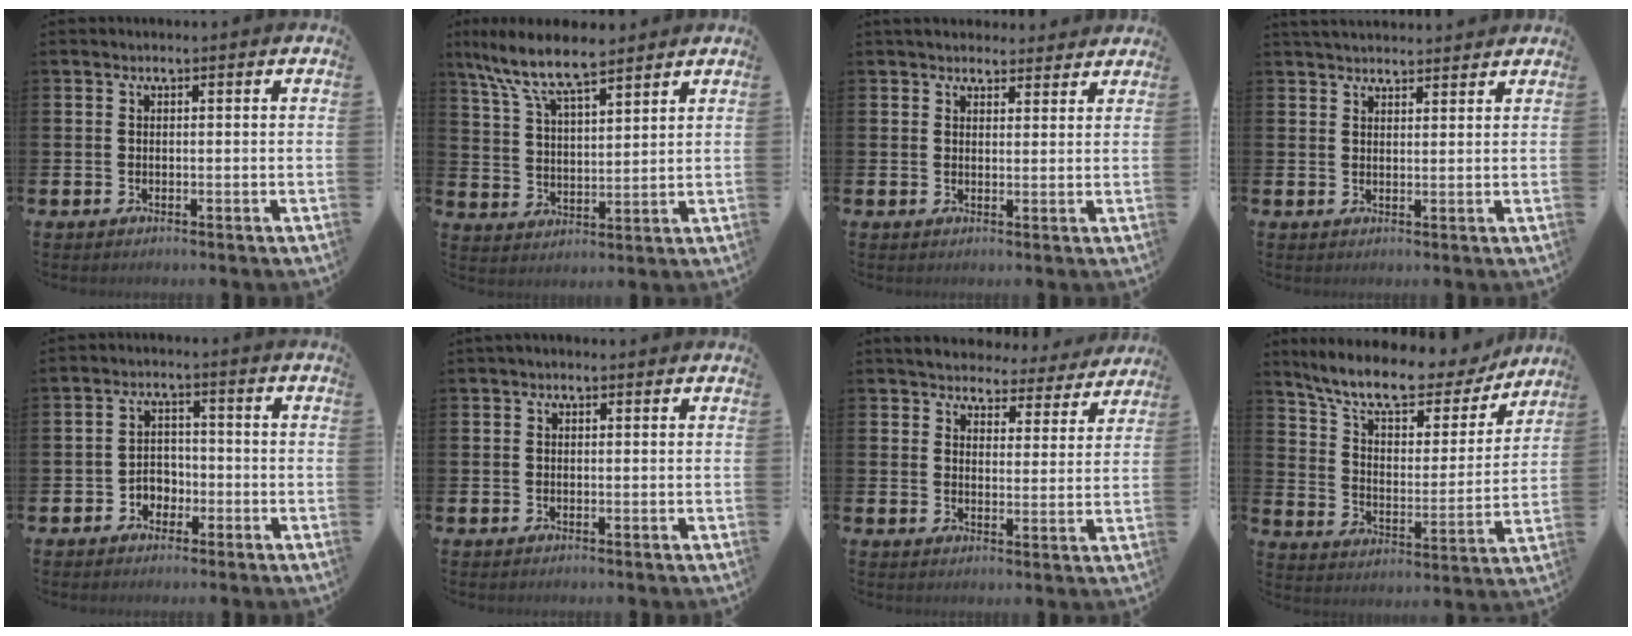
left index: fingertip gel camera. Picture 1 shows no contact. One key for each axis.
{"total": 8.8, "fx": 7.6, "fy": 2.0, "fz": 3.9, "tx": -0.107, "ty": -0.030, "tz": 0.138}
{"total": 3.4, "fx": 3.2, "fy": 1.1, "fz": 0.1, "tx": 0.003, "ty": -0.014, "tz": 0.058}
{"total": 3.0, "fx": 2.9, "fy": 0.4, "fz": 0.2, "tx": -0.006, "ty": -0.014, "tz": 0.054}
{"total": 3.5, "fx": -1.7, "fy": 2.8, "fz": 1.1, "tx": -0.024, "ty": 0.002, "tz": -0.041}
{"total": 0.0}
{"total": 4.6, "fx": 4.4, "fy": 1.4, "fz": 0.3, "tx": -0.016, "ty": -0.037, "tz": 0.073}
{"total": 10.9, "fx": 9.3, "fy": 3.1, "fz": 4.7, "tx": -0.123, "ty": -0.055, "tz": 0.160}